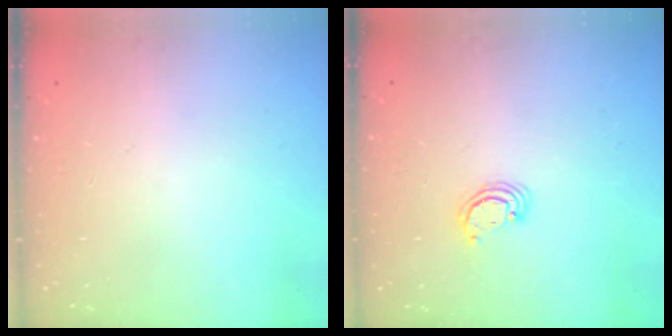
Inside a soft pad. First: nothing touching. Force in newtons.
{"total": 2.6, "press": 2.5, "slide": 0.2}